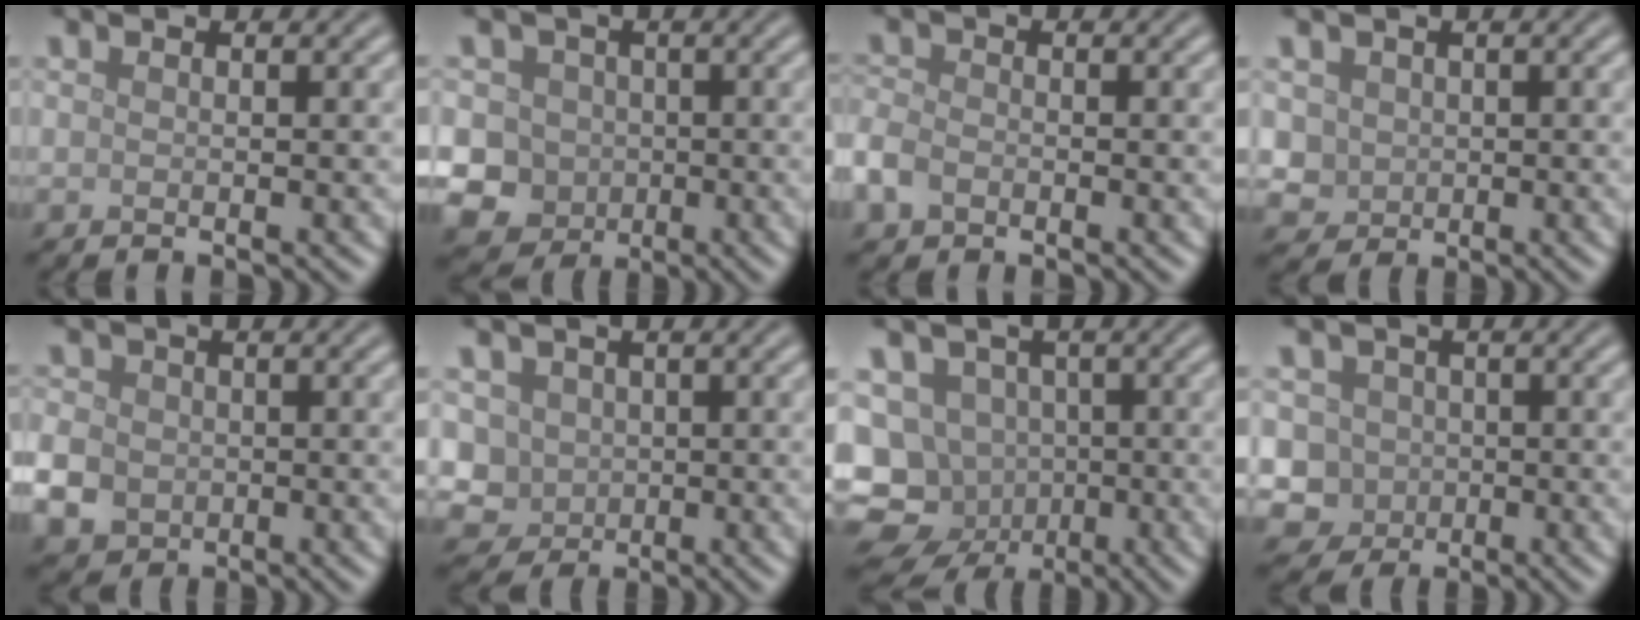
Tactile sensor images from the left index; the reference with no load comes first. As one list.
[{"total": 7.4, "force": [-0.4, 7.0, 2.4], "torque": [-0.033, 0.025, -0.047]}, {"total": 2.4, "force": [-1.2, 1.7, 1.2], "torque": [-0.030, 0.001, -0.035]}, {"total": 2.1, "force": [0.3, 1.9, 0.7], "torque": [-0.014, -0.006, 0.008]}, {"total": 4.6, "force": [-1.0, 4.0, 2.1], "torque": [-0.053, -0.009, -0.025]}, {"total": 5.1, "force": [0.2, 4.6, 2.2], "torque": [-0.041, 0.008, -0.013]}, {"total": 13.2, "force": [-5.8, 10.9, 4.6], "torque": [-0.085, -0.016, -0.102]}, {"total": 4.8, "force": [-0.5, 4.6, 1.3], "torque": [-0.011, 0.017, -0.035]}]